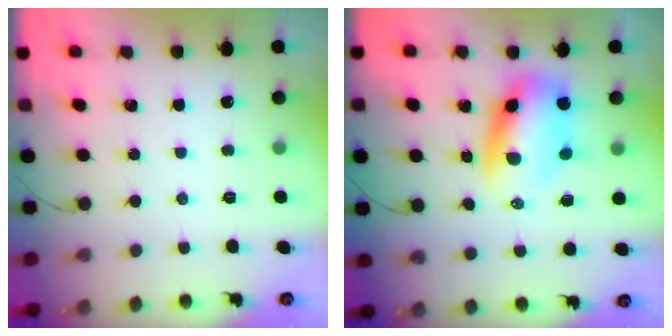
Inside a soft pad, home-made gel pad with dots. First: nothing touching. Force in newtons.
{"total": 9.9, "press": 9.6, "slide": 2.7}